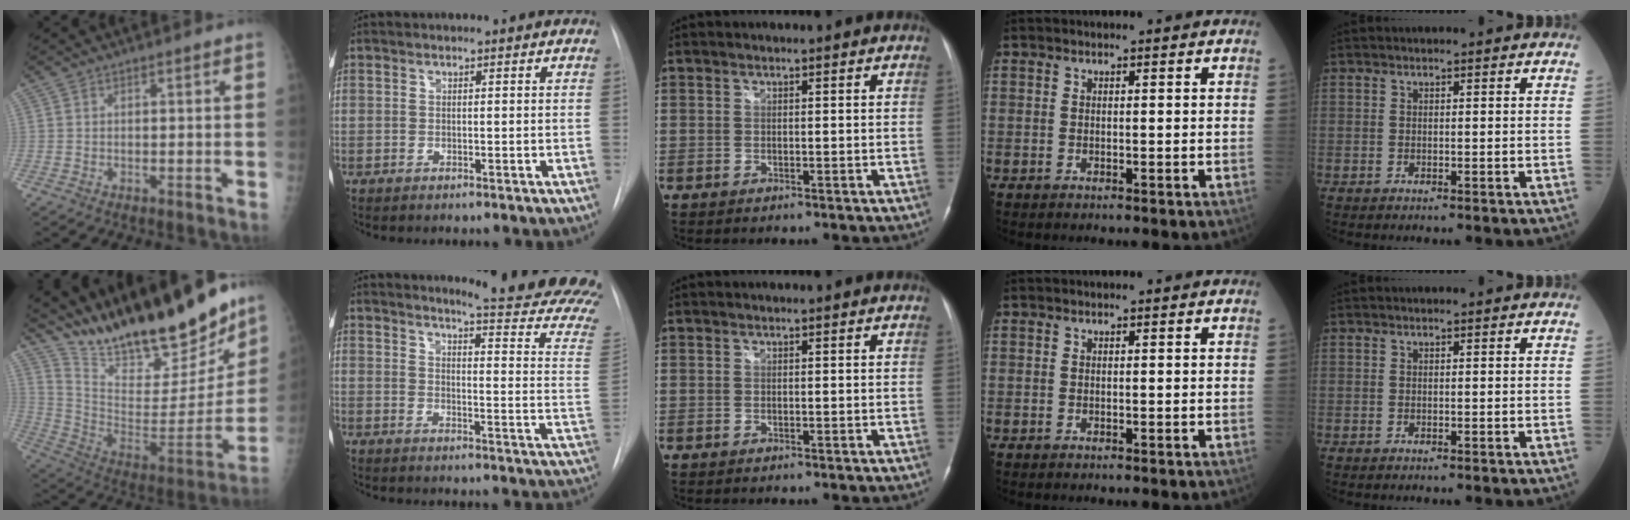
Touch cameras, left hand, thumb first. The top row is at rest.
{"thumb": {"total": 27.6, "force": [23.3, 6.8, 13.2], "torque": [-0.187, -0.109, 0.374]}, "index": {"total": 18.5, "force": [17.3, -1.0, 6.2], "torque": [-0.086, -0.142, 0.188]}}